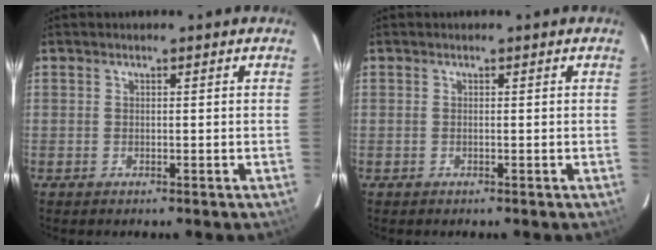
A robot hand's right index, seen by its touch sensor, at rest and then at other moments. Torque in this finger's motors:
{"motor_torque": [-0.02, 0.07, -0.04, 0.00]}